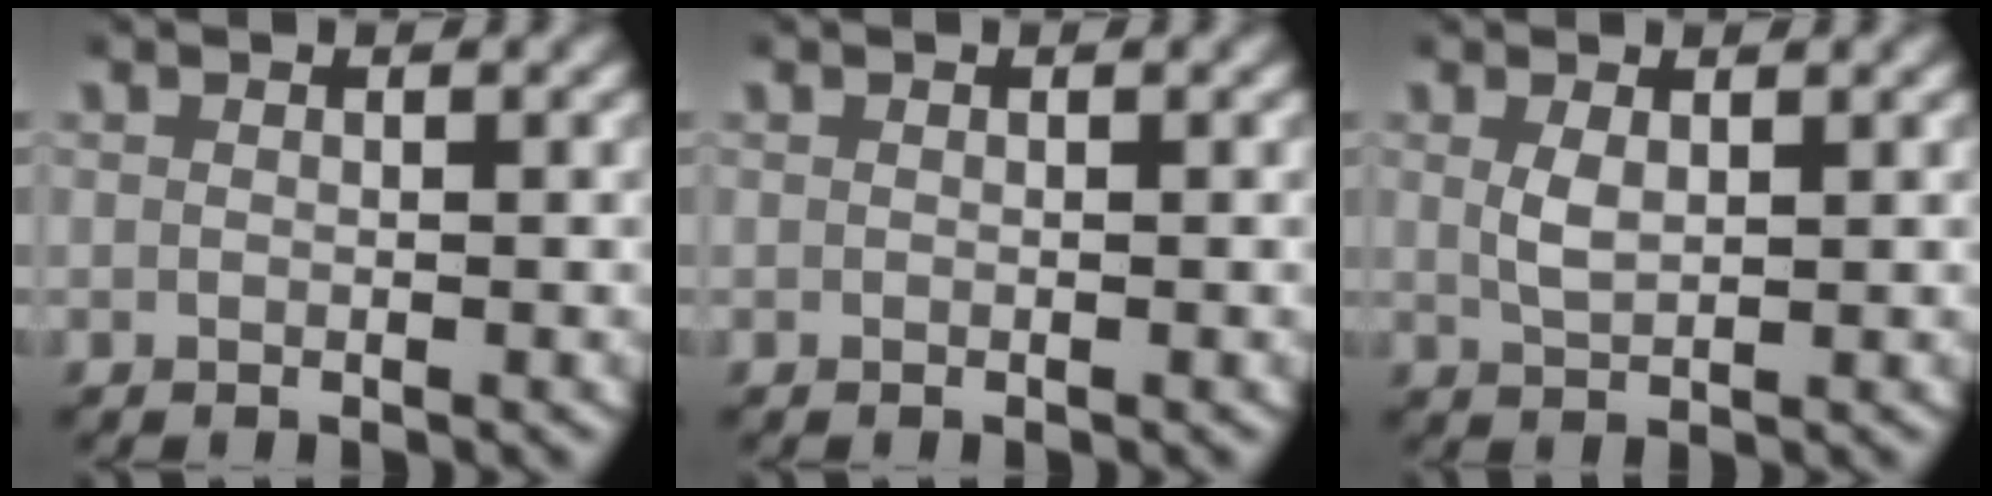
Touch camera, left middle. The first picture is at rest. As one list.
[{"total": 0.0}, {"total": 1.6, "force": [0.7, 0.6, 1.4], "torque": [-0.031, -0.005, 0.019]}]